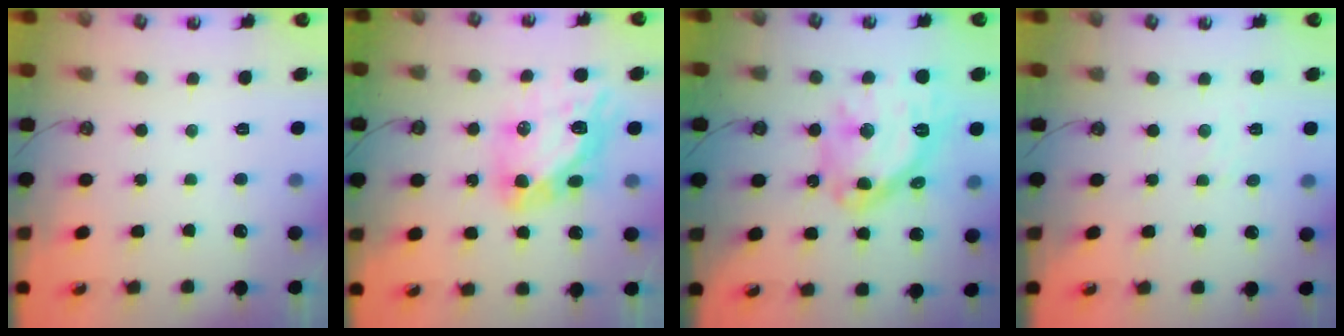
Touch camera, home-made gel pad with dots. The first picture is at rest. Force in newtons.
{"total": 12.9, "press": 12.8, "slide": 1.6}
{"total": 18.9, "press": 18.8, "slide": 1.9}
{"total": 2.5, "press": 2.5, "slide": 0.4}